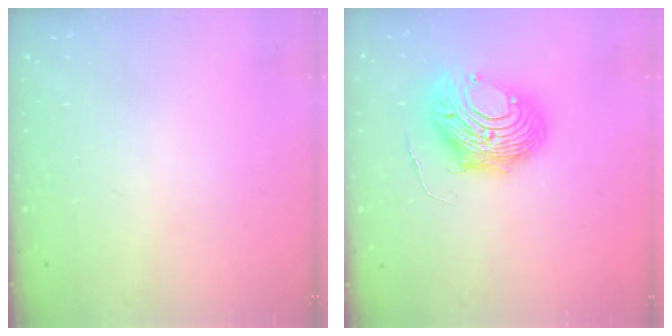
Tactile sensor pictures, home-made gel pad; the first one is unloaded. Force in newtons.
{"total": 13.5, "press": 13.4, "slide": 1.4}